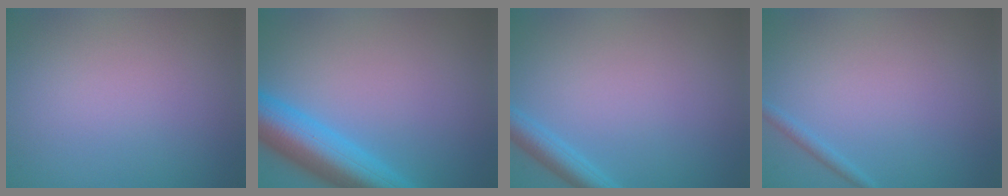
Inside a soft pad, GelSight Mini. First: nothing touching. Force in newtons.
{"total": 7.3, "press": 7.3, "slide": 0.3}
{"total": 2.3, "press": 2.2, "slide": 0.2}
{"total": 0.9, "press": 0.9, "slide": 0.1}